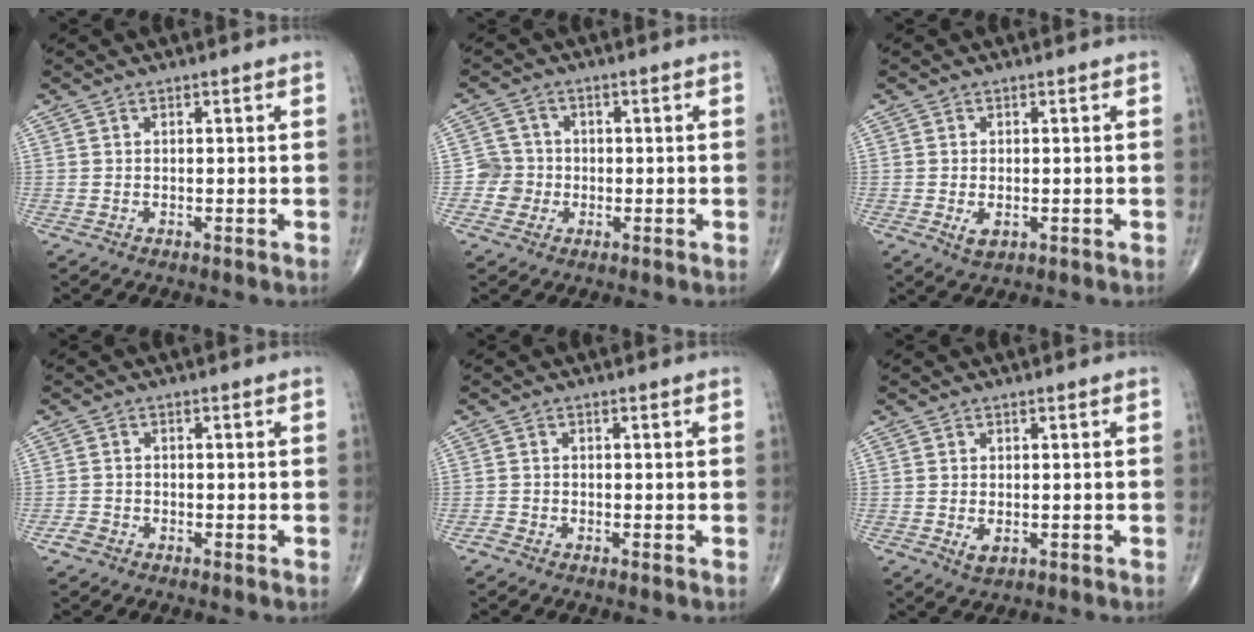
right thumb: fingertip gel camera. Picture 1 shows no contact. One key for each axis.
{"total": 4.0, "fx": -0.9, "fy": 3.9, "fz": 0.1, "tx": 0.026, "ty": 0.012, "tz": -0.024}
{"total": 2.5, "fx": -0.6, "fy": 1.5, "fz": 2.0, "tx": -0.035, "ty": -0.004, "tz": -0.006}
{"total": 1.8, "fx": -1.2, "fy": 1.1, "fz": 0.8, "tx": -0.015, "ty": 0.001, "tz": -0.026}
{"total": 1.1, "fx": -0.8, "fy": 0.5, "fz": 0.7, "tx": -0.014, "ty": -0.002, "tz": -0.021}
{"total": 2.2, "fx": -0.5, "fy": 1.3, "fz": 1.7, "tx": -0.030, "ty": -0.004, "tz": -0.005}